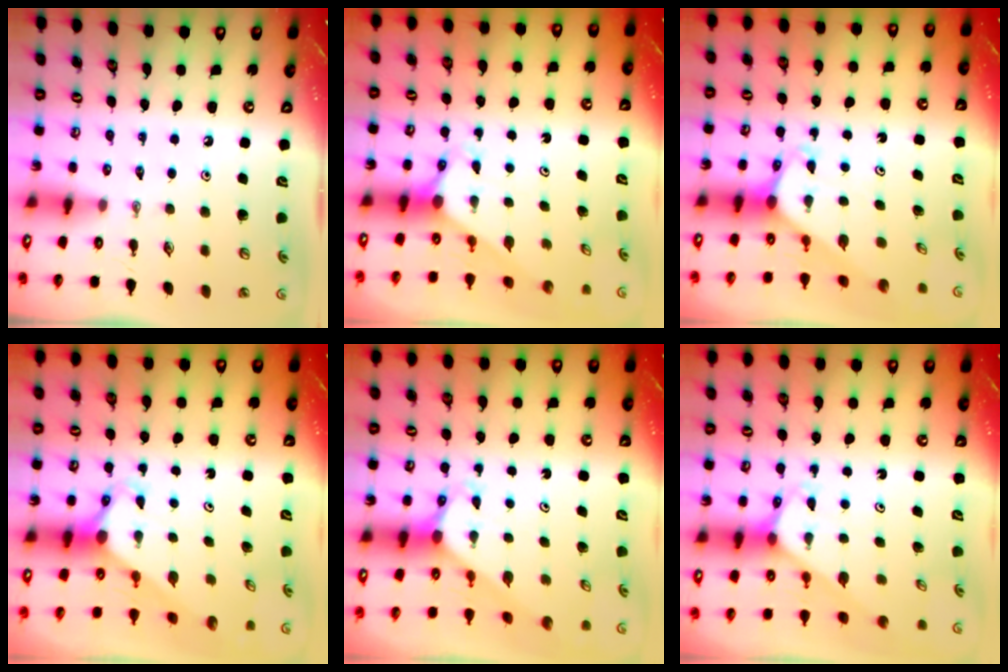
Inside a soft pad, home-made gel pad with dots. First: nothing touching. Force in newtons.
{"total": 2.8, "press": 2.8, "slide": 0.0}
{"total": 2.0, "press": 2.0, "slide": 0.2}
{"total": 3.1, "press": 3.1, "slide": 0.2}
{"total": 2.8, "press": 2.8, "slide": 0.2}
{"total": 2.5, "press": 2.5, "slide": 0.1}